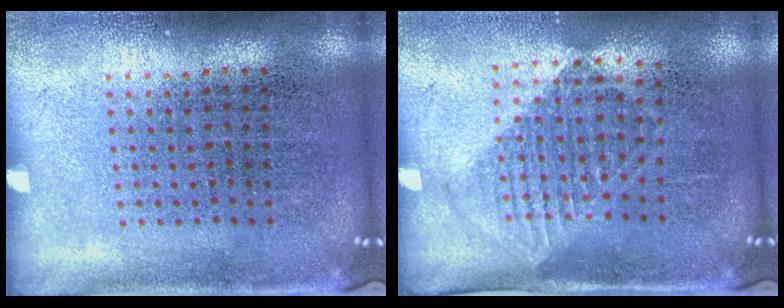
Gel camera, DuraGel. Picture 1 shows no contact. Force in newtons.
{"total": 1.2, "press": 1.1, "slide": 0.6}